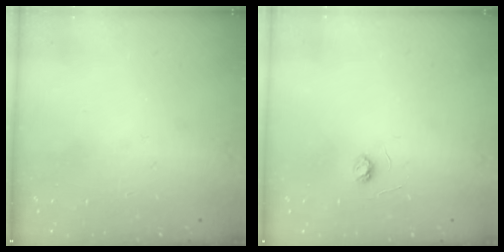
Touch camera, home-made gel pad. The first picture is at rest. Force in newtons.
{"total": 3.1, "press": 3.1, "slide": 0.4}